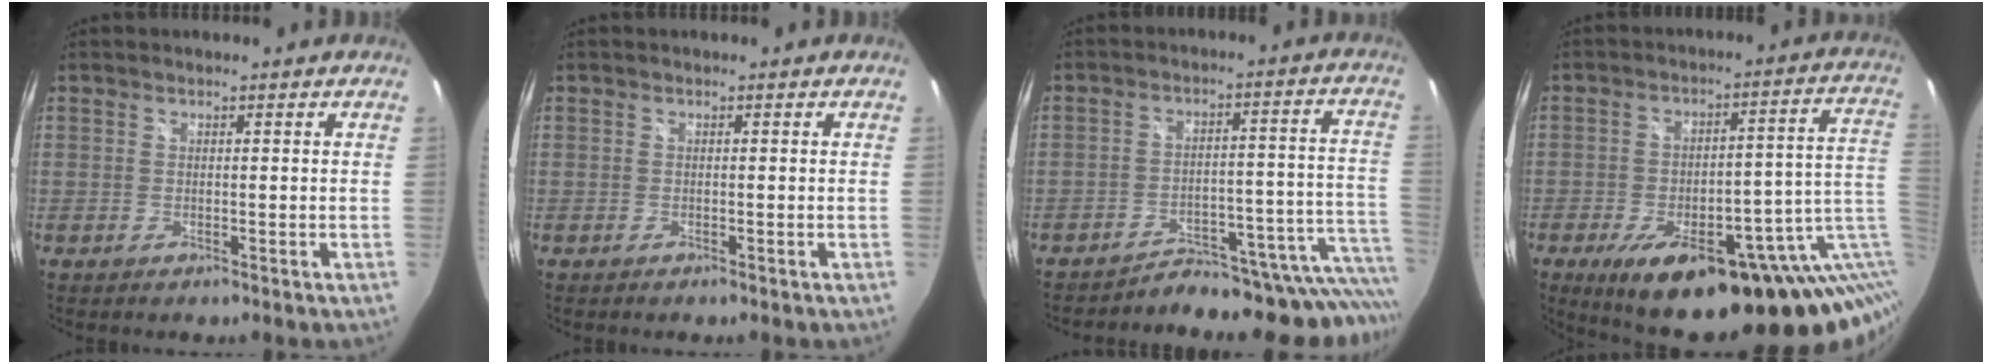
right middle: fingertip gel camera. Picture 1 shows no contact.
{"total": 0.0}
{"total": 20.6, "force": [-20.0, 2.3, 4.4], "torque": [-0.018, 0.015, -0.271]}
{"total": 25.4, "force": [-9.6, 9.4, 21.5], "torque": [-0.286, -0.004, -0.110]}